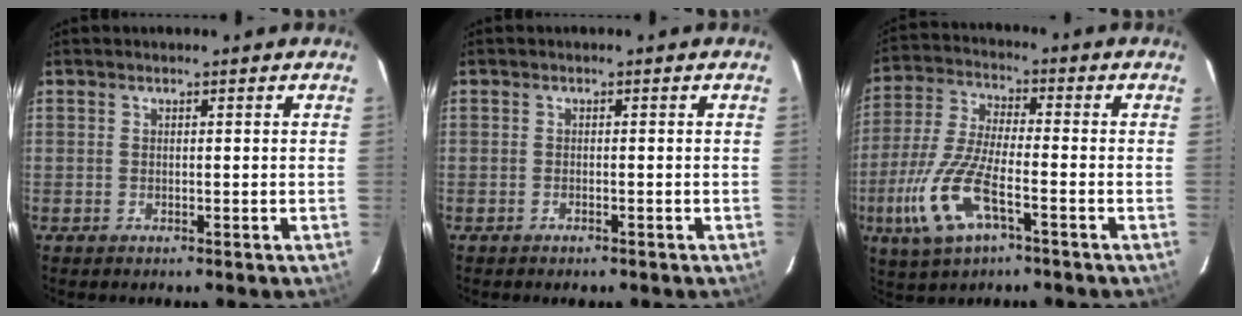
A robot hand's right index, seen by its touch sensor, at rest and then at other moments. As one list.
[{"total": 1.1, "force": [-0.9, 0.5, 0.4], "torque": [-0.008, 0.001, -0.014]}, {"total": 13.5, "force": [-5.7, 4.6, 11.3], "torque": [-0.253, -0.012, -0.114]}]